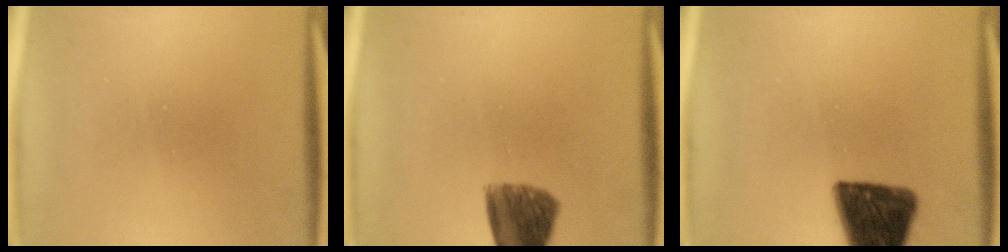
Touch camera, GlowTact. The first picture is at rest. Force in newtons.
{"total": 8.6}
{"total": 13.7}